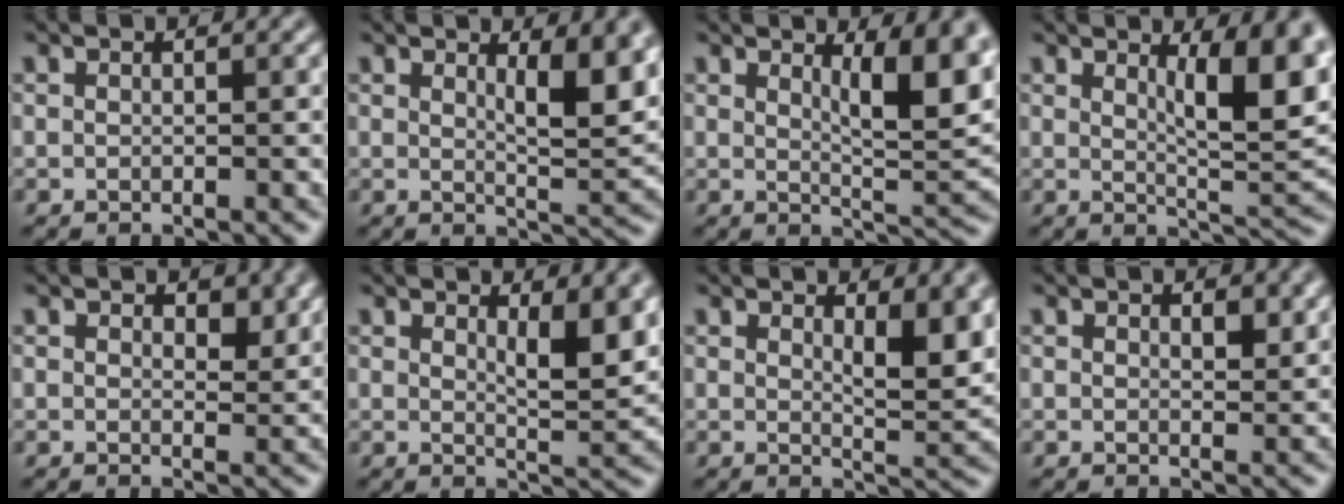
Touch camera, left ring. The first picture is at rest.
{"total": 5.1, "force": [1.9, 1.4, 4.5], "torque": [-0.062, -0.007, 0.034]}
{"total": 6.8, "force": [2.5, 2.0, 6.0], "torque": [-0.079, -0.008, 0.041]}
{"total": 7.5, "force": [2.6, 2.1, 6.8], "torque": [-0.089, -0.007, 0.043]}
{"total": 1.6, "force": [0.9, 0.9, 1.0], "torque": [-0.014, -0.008, 0.014]}
{"total": 4.2, "force": [1.7, 1.1, 3.7], "torque": [-0.053, -0.007, 0.029]}
{"total": 4.7, "force": [1.7, 1.5, 4.1], "torque": [-0.057, -0.006, 0.031]}
{"total": 1.3, "force": [0.7, 0.6, 0.9], "torque": [-0.011, -0.005, 0.014]}